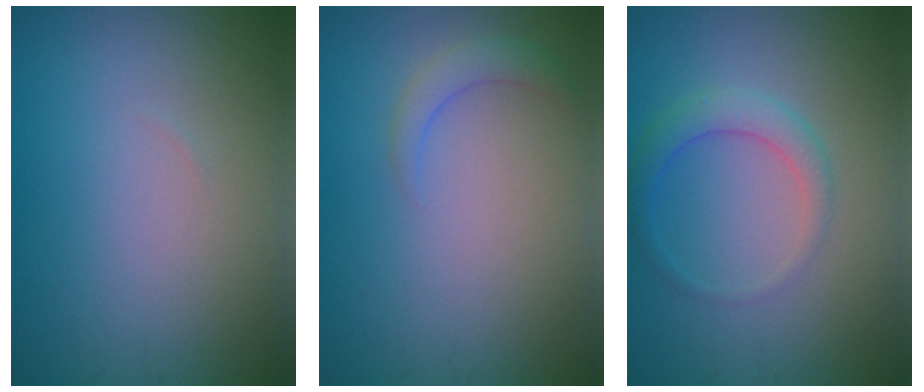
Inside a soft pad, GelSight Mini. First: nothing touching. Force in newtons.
{"total": 1.6, "press": 1.6, "slide": 0.2}
{"total": 2.4, "press": 2.4, "slide": 0.1}